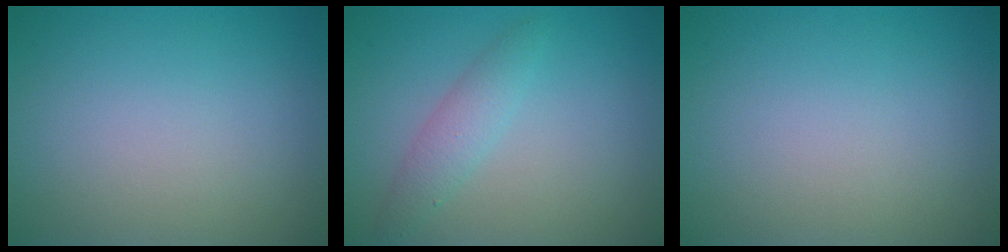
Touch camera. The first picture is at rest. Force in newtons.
{"total": 2.1, "press": 2.1, "slide": 0.1}
{"total": 0.0}